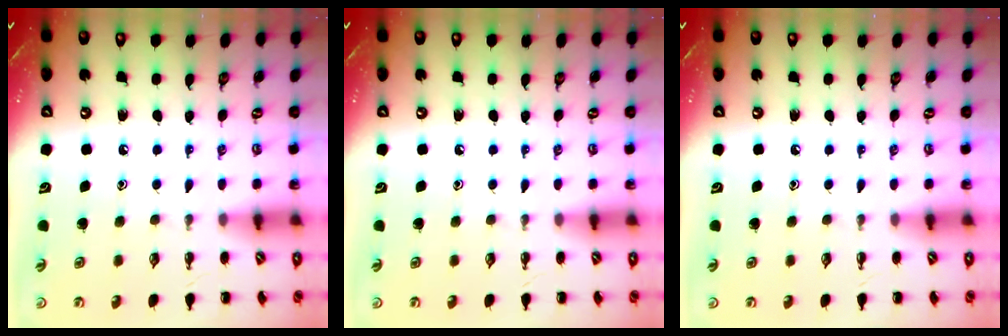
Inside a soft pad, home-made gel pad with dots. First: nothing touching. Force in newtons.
{"total": 0.0}
{"total": 0.0}